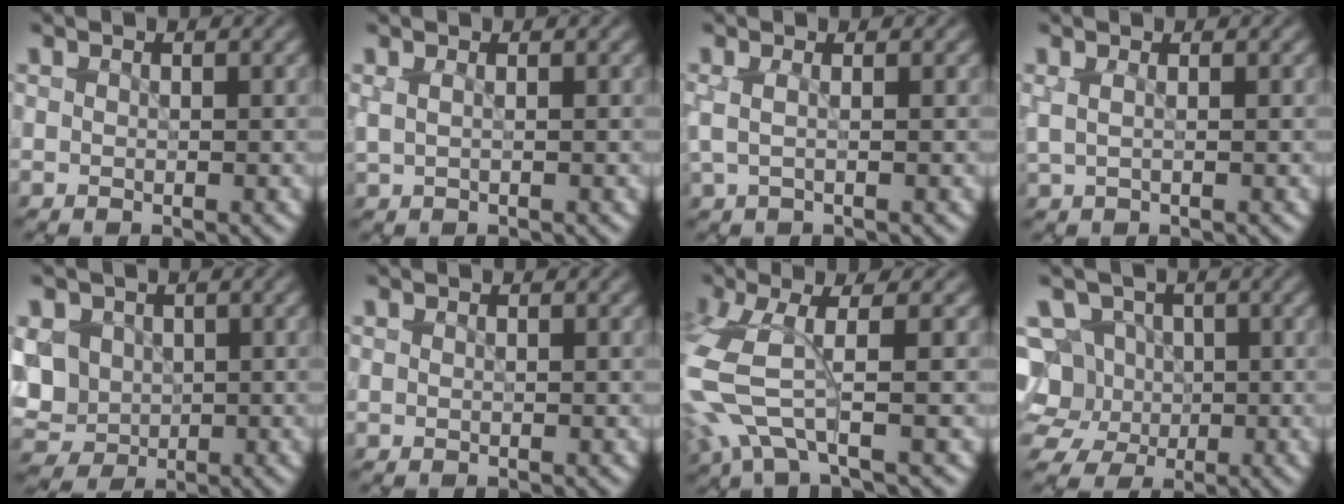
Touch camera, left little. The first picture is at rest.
{"total": 0.6, "force": [0.3, 0.1, 0.5], "torque": [-0.009, 0.003, 0.003]}
{"total": 1.1, "force": [0.2, 0.3, 1.0], "torque": [-0.022, 0.002, 0.002]}
{"total": 0.9, "force": [0.4, 0.2, 0.8], "torque": [-0.014, 0.003, 0.003]}
{"total": 6.5, "force": [0.9, 5.6, 3.0], "torque": [-0.065, 0.017, 0.011]}
{"total": 0.0}
{"total": 6.2, "force": [-1.1, 2.0, 5.7], "torque": [-0.149, -0.001, -0.027]}
{"total": 8.4, "force": [0.9, 7.4, 3.8], "torque": [-0.062, 0.035, -0.024]}